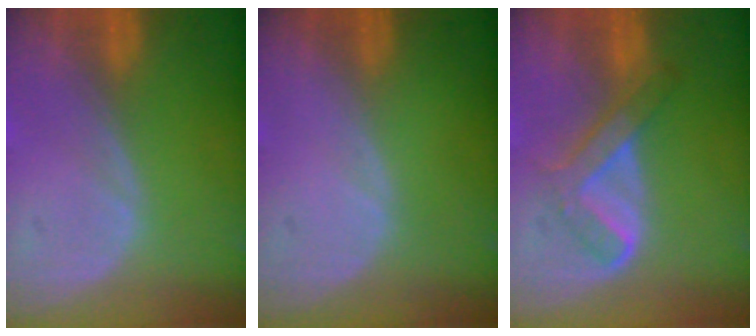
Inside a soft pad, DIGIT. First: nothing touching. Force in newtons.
{"total": 0.0}
{"total": 5.3, "press": 5.1, "slide": 1.6}